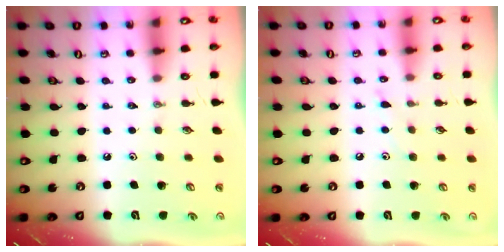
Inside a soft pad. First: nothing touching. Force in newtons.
{"total": 5.2, "press": 5.2, "slide": 0.6}